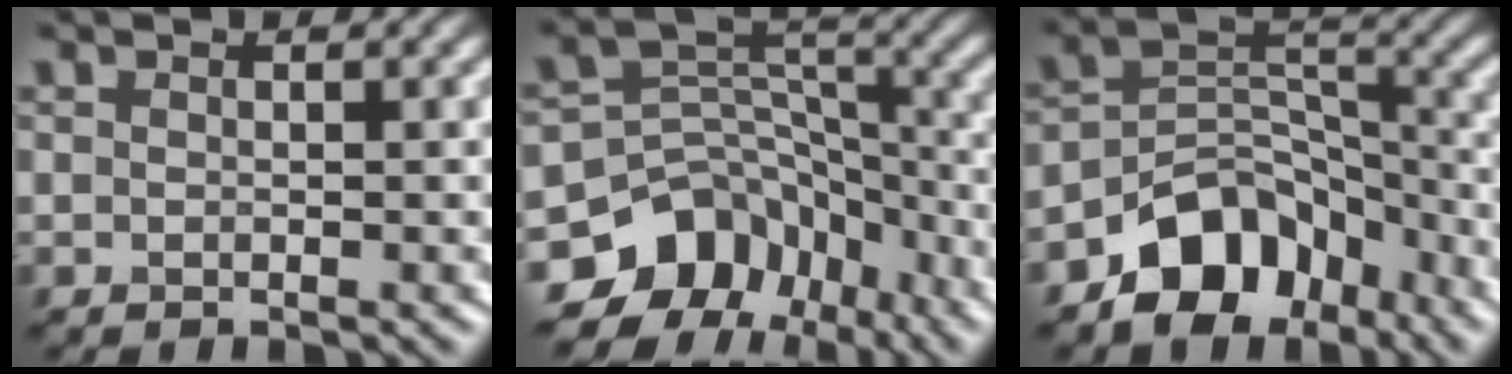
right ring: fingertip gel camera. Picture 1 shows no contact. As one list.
[{"total": 9.8, "force": [-6.1, 6.9, 3.3], "torque": [-0.039, 0.021, -0.098]}, {"total": 7.7, "force": [-5.1, 4.8, 3.2], "torque": [-0.027, 0.000, -0.094]}]